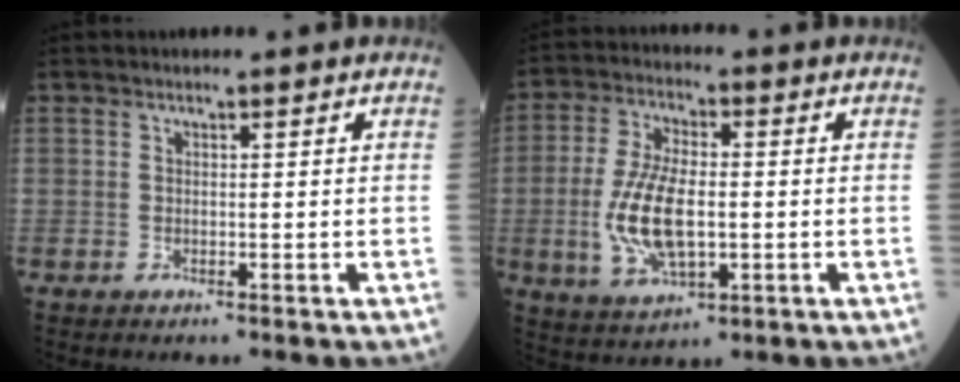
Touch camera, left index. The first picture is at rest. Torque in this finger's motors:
{"motor_torque": [1.70, 0.43, 0.81, 0.21]}